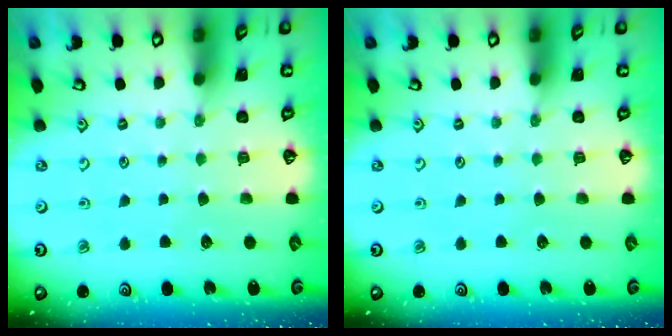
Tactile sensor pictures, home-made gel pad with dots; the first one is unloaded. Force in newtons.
{"total": 0.0}